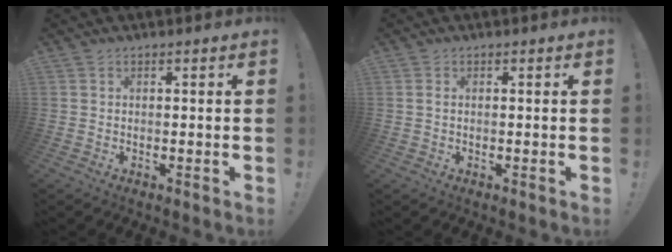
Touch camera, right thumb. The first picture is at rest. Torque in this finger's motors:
{"motor_torque": [-0.28, -0.27, 0.18, -0.07, 0.05]}